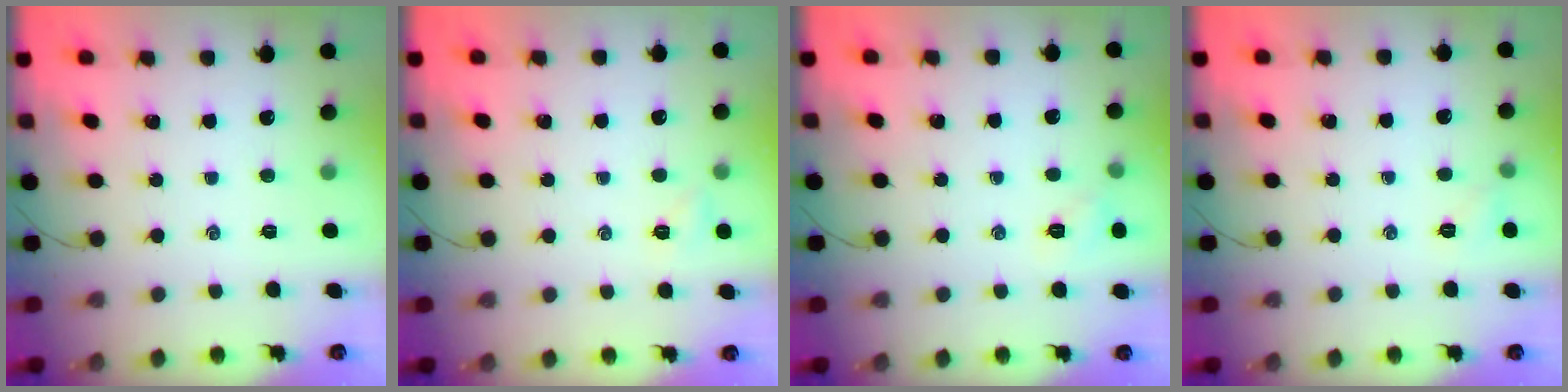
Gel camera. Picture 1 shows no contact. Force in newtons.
{"total": 3.3, "press": 3.2, "slide": 1.1}
{"total": 5.1, "press": 4.9, "slide": 1.5}
{"total": 4.4, "press": 4.2, "slide": 1.4}